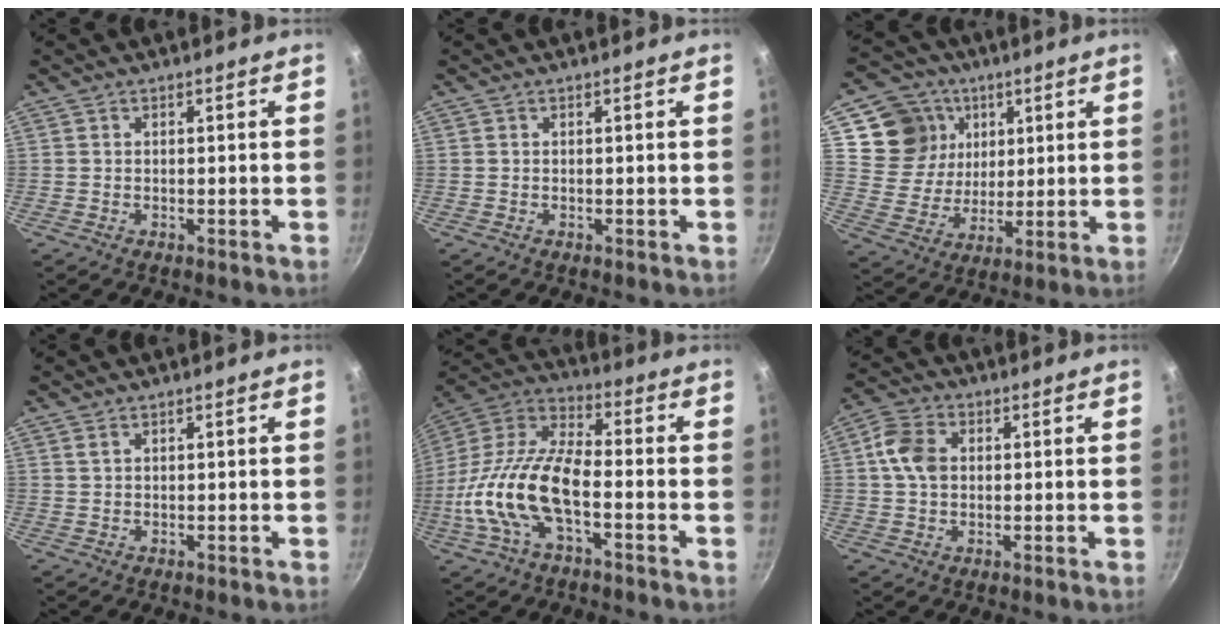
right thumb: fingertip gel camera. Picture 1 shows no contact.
{"total": 0.0}
{"total": 13.0, "force": [5.2, 11.4, 3.4], "torque": [-0.026, -0.022, 0.093]}
{"total": 0.8, "force": [0.5, 0.4, 0.5], "torque": [-0.009, -0.001, 0.012]}
{"total": 18.6, "force": [-5.0, 8.4, 15.8], "torque": [-0.304, 0.039, -0.113]}
{"total": 7.3, "force": [1.1, 5.4, 4.8], "torque": [-0.083, 0.012, 0.009]}